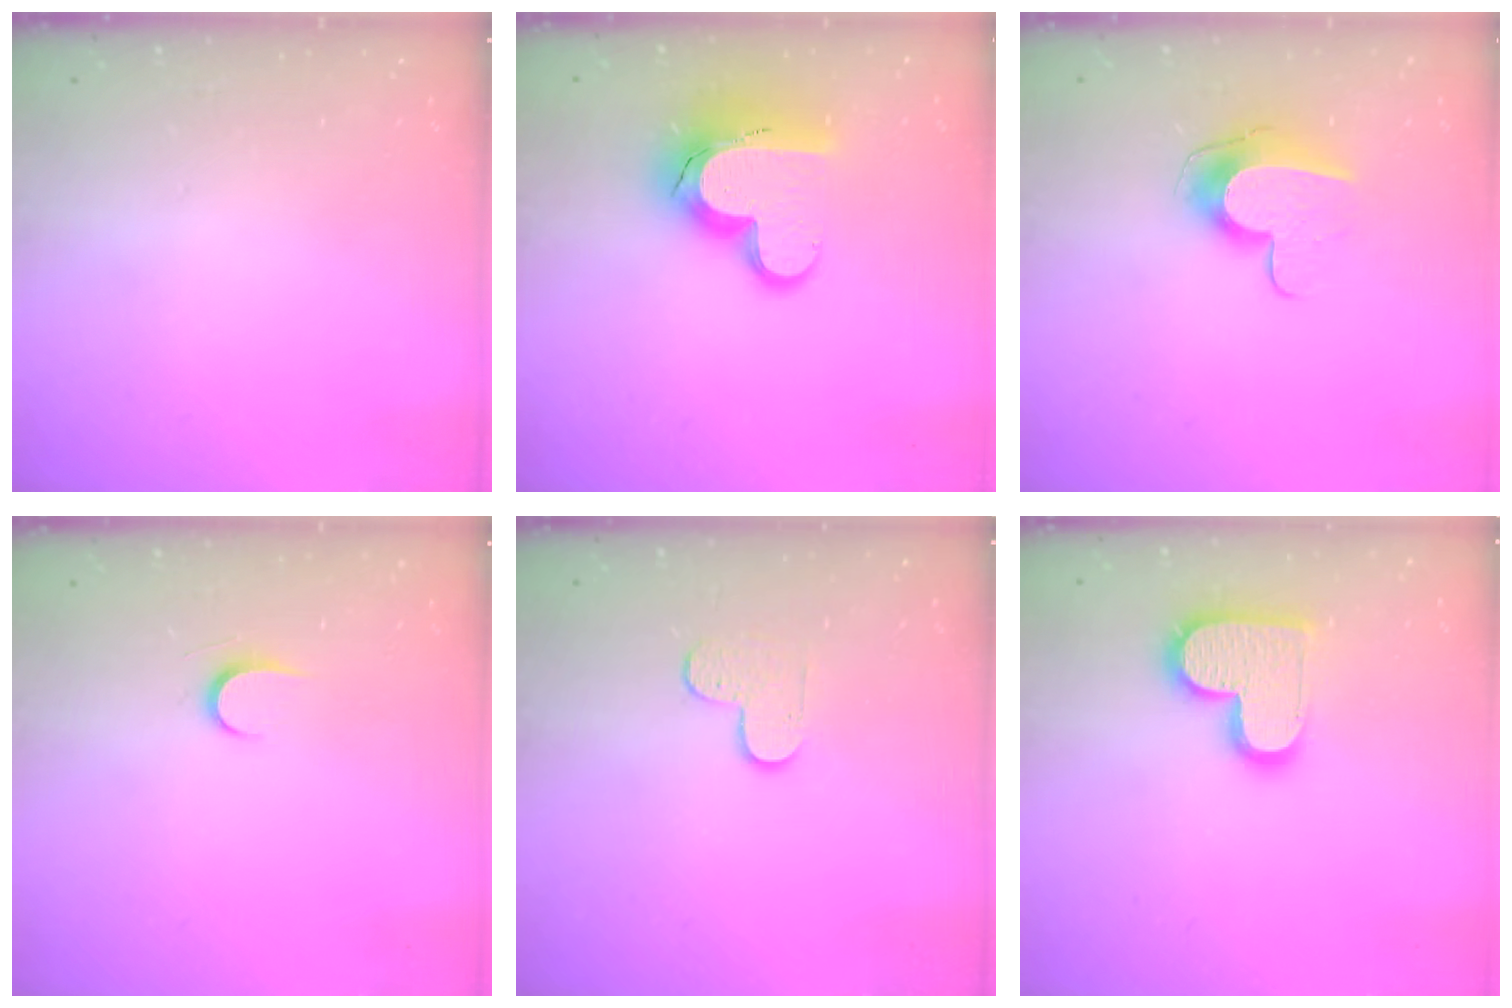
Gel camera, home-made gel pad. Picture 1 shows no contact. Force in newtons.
{"total": 15.6, "press": 15.5, "slide": 1.3}
{"total": 9.9, "press": 9.9, "slide": 0.4}
{"total": 4.9, "press": 4.8, "slide": 0.5}
{"total": 4.7, "press": 4.7, "slide": 0.5}
{"total": 15.1, "press": 15.1, "slide": 1.1}